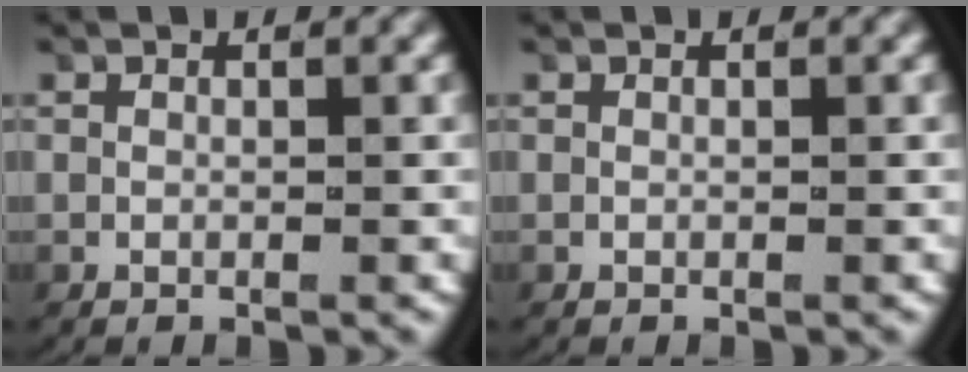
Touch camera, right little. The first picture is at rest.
{"total": 0.0}